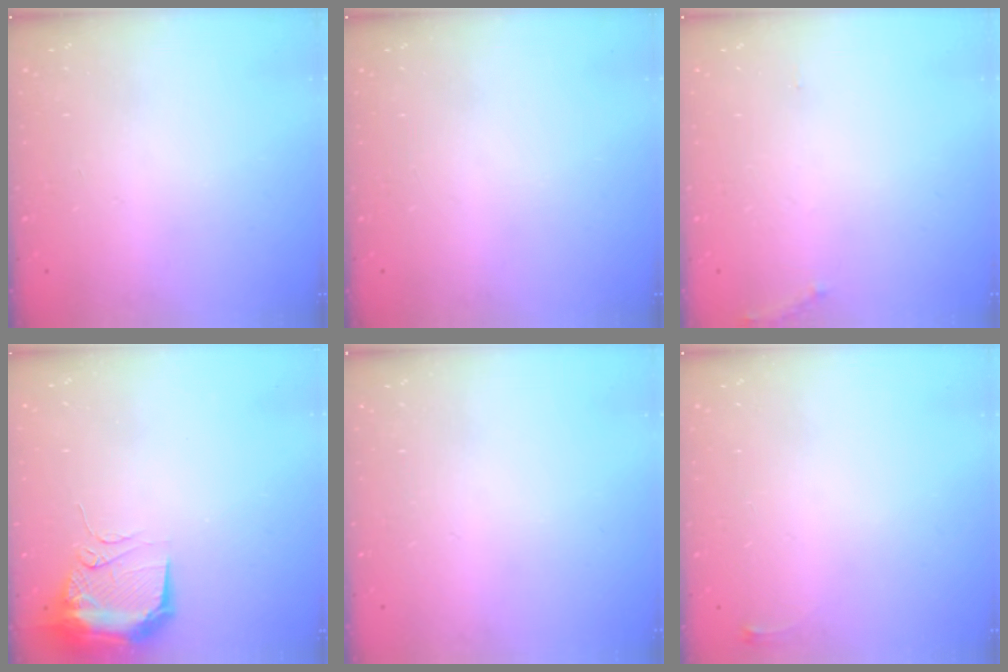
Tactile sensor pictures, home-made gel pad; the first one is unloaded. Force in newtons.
{"total": 0.0}
{"total": 5.2, "press": 4.9, "slide": 1.8}
{"total": 14.7, "press": 10.7, "slide": 10.1}
{"total": 0.0}
{"total": 2.6, "press": 2.6, "slide": 0.6}